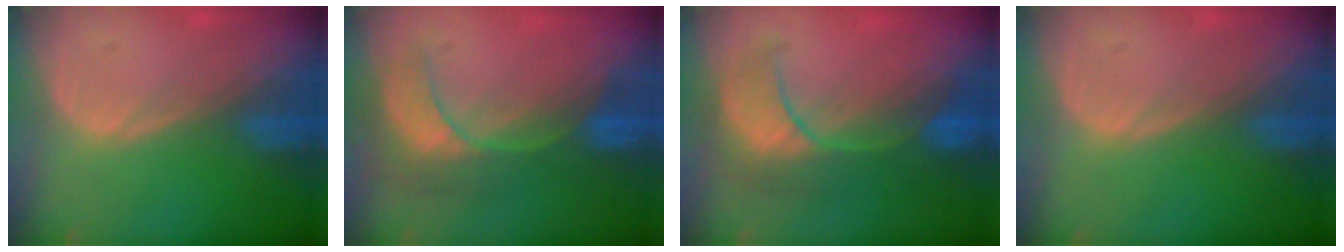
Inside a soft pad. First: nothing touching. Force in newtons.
{"total": 9.1, "press": 7.8, "slide": 4.7}
{"total": 8.7, "press": 8.5, "slide": 2.1}
{"total": 0.0}